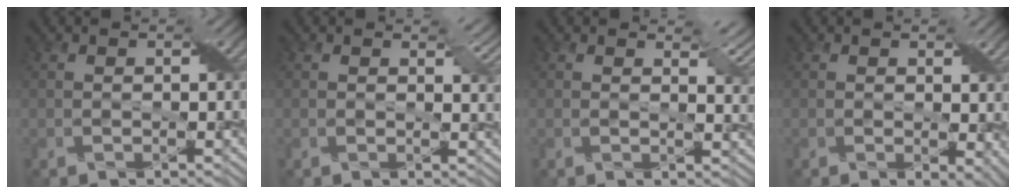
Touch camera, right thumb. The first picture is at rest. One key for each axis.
{"total": 2.6, "fx": 1.4, "fy": 1.1, "fz": 1.9, "tx": -0.031, "ty": -0.003, "tz": 0.022}
{"total": 3.7, "fx": 2.2, "fy": 1.4, "fz": 2.6, "tx": -0.041, "ty": -0.002, "tz": 0.033}
{"total": 3.8, "fx": 0.7, "fy": 2.1, "fz": 3.1, "tx": -0.042, "ty": -0.013, "tz": 0.016}